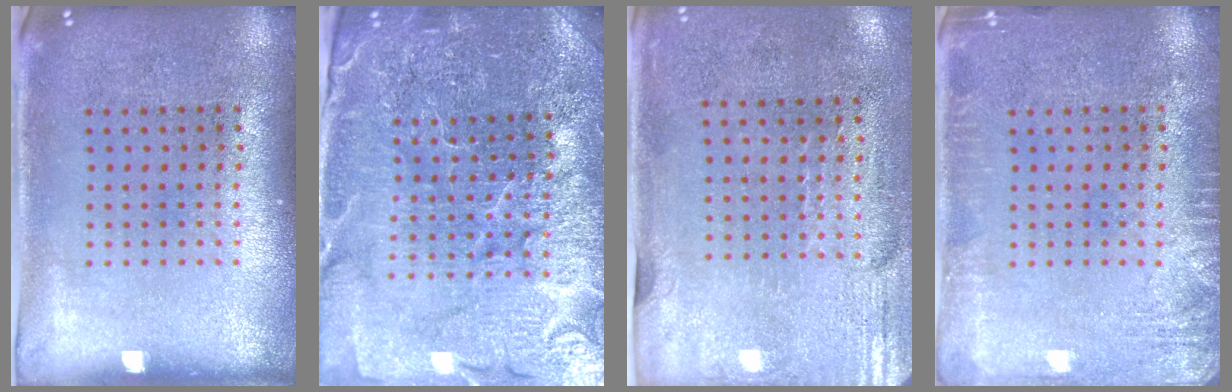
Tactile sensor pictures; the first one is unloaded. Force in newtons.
{"total": 5.1, "press": 4.8, "slide": 1.9}
{"total": 2.9, "press": 2.4, "slide": 1.6}
{"total": 2.3, "press": 2.2, "slide": 0.2}